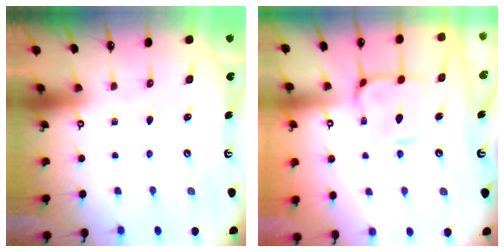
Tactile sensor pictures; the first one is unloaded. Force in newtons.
{"total": 6.0, "press": 5.9, "slide": 1.4}